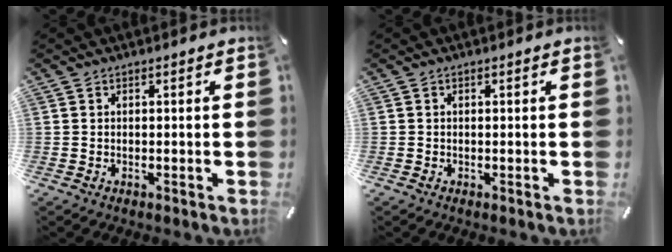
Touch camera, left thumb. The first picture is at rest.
{"total": 0.0}